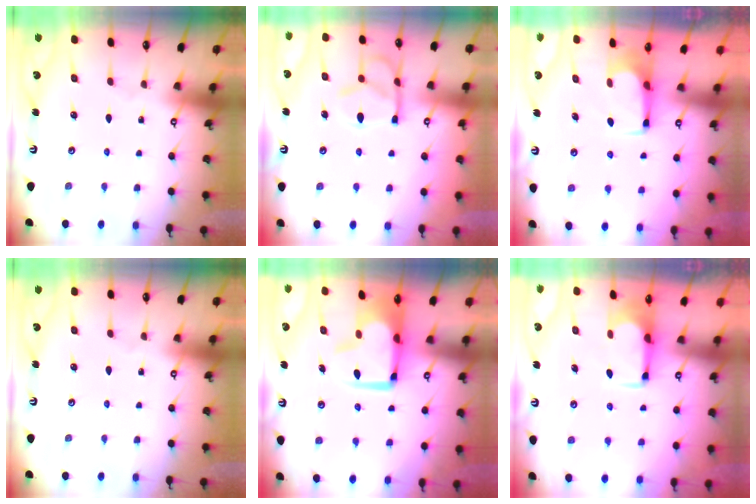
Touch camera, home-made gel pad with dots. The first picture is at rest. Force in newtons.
{"total": 6.2, "press": 5.9, "slide": 1.7}
{"total": 2.7, "press": 2.6, "slide": 0.4}
{"total": 0.0}
{"total": 4.4, "press": 4.1, "slide": 1.6}
{"total": 1.7, "press": 1.5, "slide": 0.8}